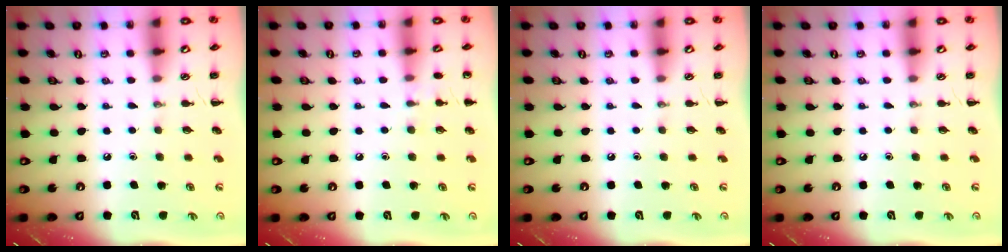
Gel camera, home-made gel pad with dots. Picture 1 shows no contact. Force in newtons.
{"total": 5.9, "press": 5.7, "slide": 1.7}
{"total": 0.0}
{"total": 0.0}